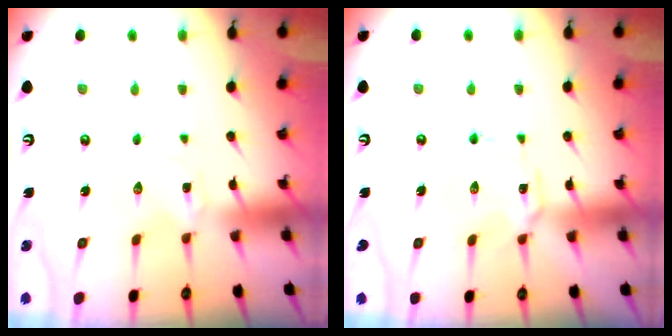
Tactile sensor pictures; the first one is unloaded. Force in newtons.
{"total": 4.4, "press": 4.4, "slide": 0.4}